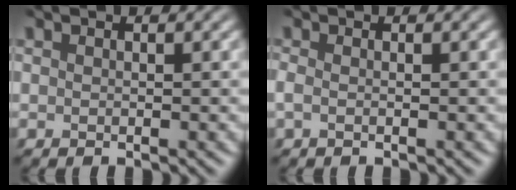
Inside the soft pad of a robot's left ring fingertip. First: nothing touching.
{"total": 0.7, "force": [-0.2, 0.2, 0.6], "torque": [-0.013, -0.001, -0.003]}